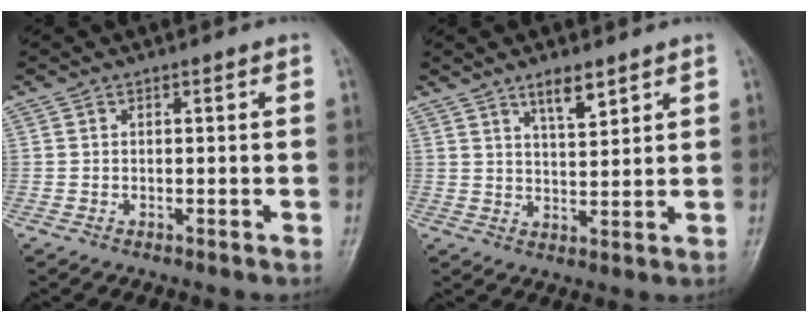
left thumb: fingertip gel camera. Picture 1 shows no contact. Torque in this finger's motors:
{"motor_torque": [0.85, -0.68, 1.42, -1.38, 0.13]}